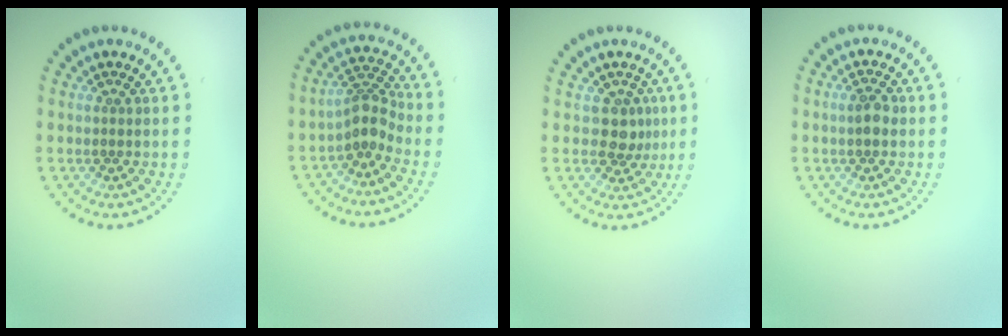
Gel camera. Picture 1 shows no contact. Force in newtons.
{"total": 3.0, "press": 2.2, "slide": 2.1}
{"total": 2.2, "press": 1.8, "slide": 1.2}
{"total": 1.7, "press": 1.7, "slide": 0.2}